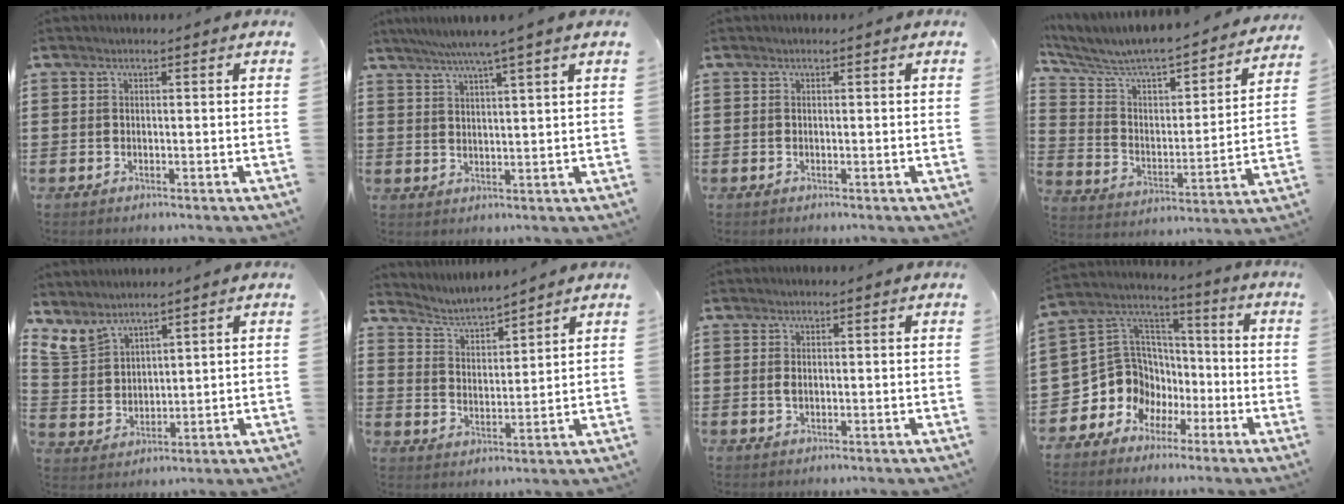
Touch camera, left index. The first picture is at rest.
{"total": 4.7, "force": [3.7, -1.0, 2.8], "torque": [-0.063, -0.013, 0.063]}
{"total": 0.0}
{"total": 5.8, "force": [5.1, 1.3, 2.3], "torque": [-0.076, -0.054, 0.078]}
{"total": 5.0, "force": [4.4, 2.0, 1.2], "torque": [-0.046, -0.013, 0.083]}
{"total": 3.7, "force": [3.6, -0.1, 0.6], "torque": [-0.030, -0.025, 0.059]}
{"total": 1.1, "force": [0.0, 0.5, 1.0], "torque": [-0.028, -0.002, -0.003]}
{"total": 10.1, "force": [-3.1, 9.4, 2.0], "torque": [-0.094, -0.014, -0.052]}